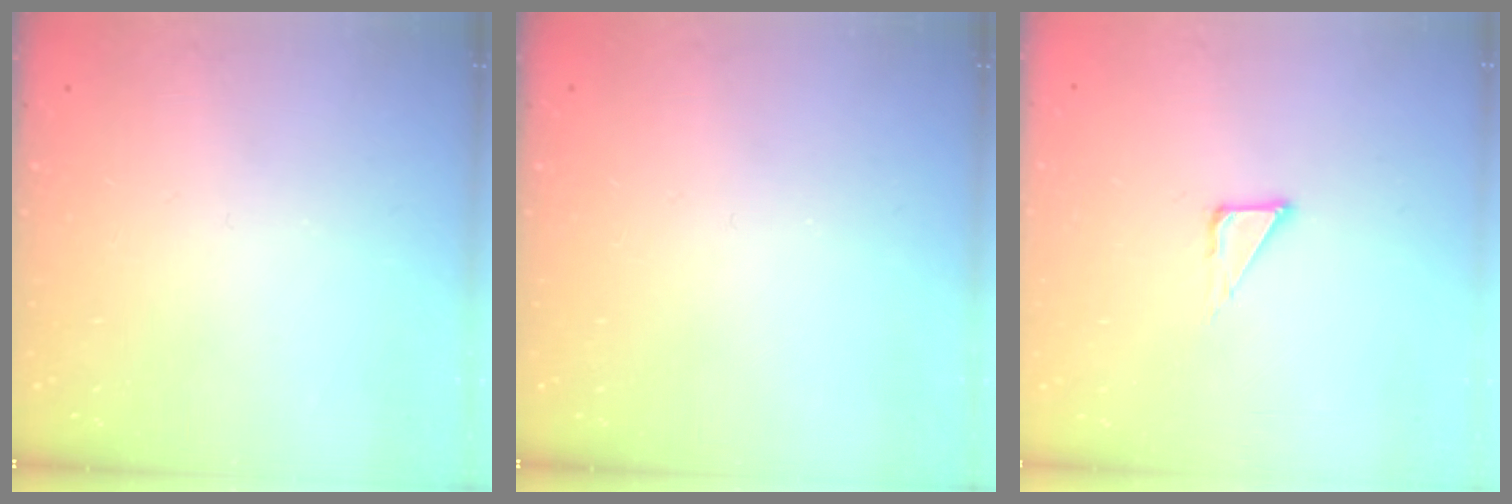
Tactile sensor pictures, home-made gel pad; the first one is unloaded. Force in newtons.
{"total": 0.0}
{"total": 3.6, "press": 3.6, "slide": 0.3}